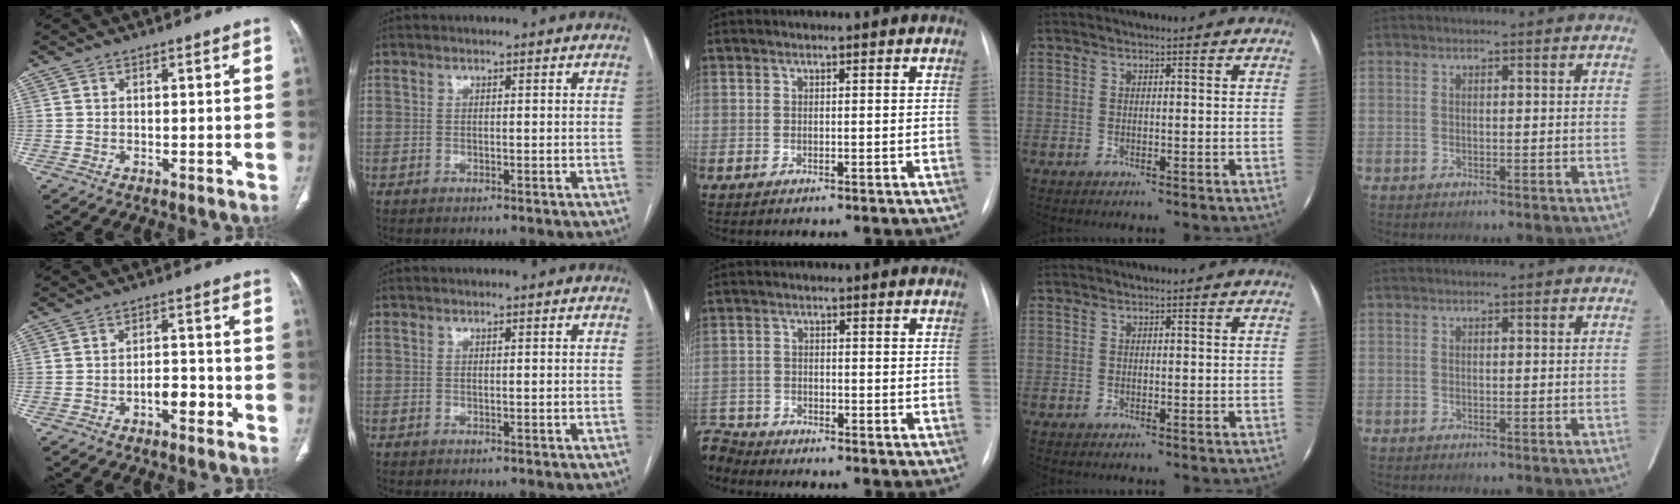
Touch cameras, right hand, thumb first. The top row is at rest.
{"thumb": {"total": 4.1, "force": [-2.0, 2.1, 2.9], "torque": [-0.032, 0.021, -0.032]}, "middle": {"total": 4.9, "force": [-4.8, 1.0, -0.5], "torque": [0.013, -0.005, -0.097]}}